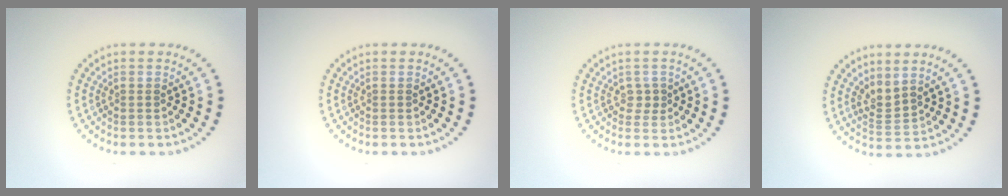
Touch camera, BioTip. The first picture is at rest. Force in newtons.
{"total": 0.0}
{"total": 0.9, "press": 0.7, "slide": 0.4}
{"total": 2.2, "press": 1.5, "slide": 1.6}